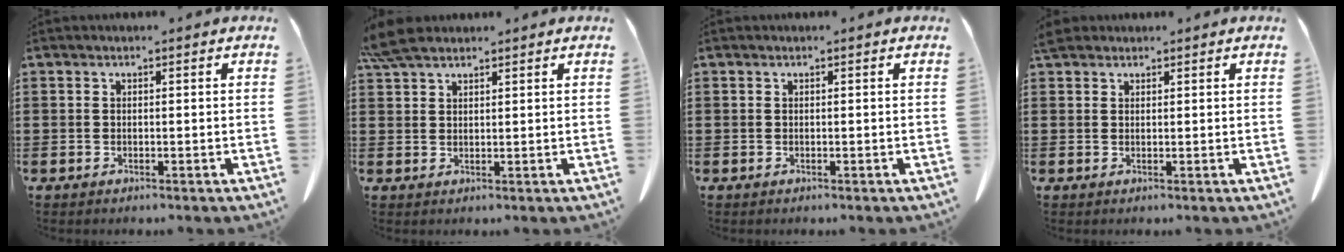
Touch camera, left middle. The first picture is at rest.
{"total": 4.7, "force": [3.8, 1.3, 2.3], "torque": [-0.057, 0.000, 0.073]}
{"total": 0.0}
{"total": 2.0, "force": [1.7, 0.9, 0.6], "torque": [-0.020, 0.006, 0.034]}